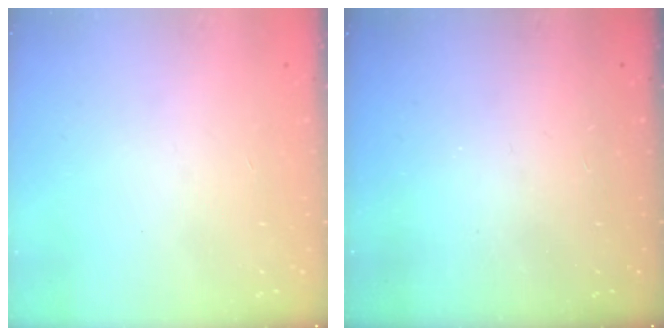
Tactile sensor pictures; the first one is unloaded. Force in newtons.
{"total": 0.0}